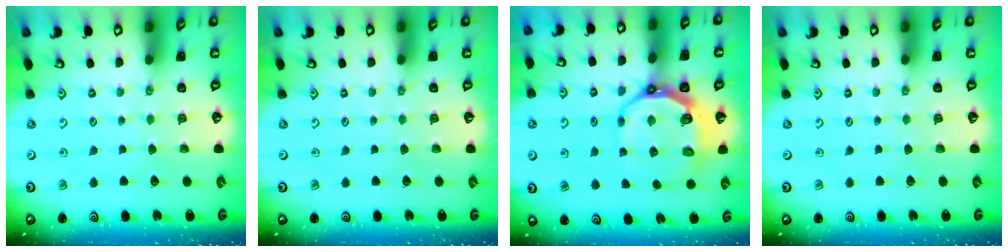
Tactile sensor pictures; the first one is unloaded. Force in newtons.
{"total": 0.0}
{"total": 10.0, "press": 9.1, "slide": 4.2}
{"total": 0.0}